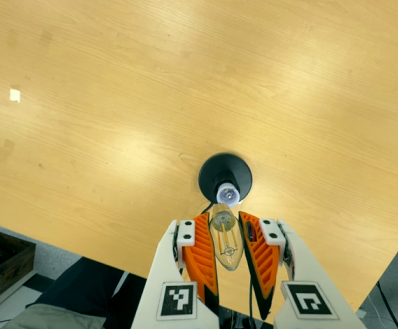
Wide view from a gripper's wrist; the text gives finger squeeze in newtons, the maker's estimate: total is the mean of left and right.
{"total": 18.7, "left": 20.2, "right": 17.1}